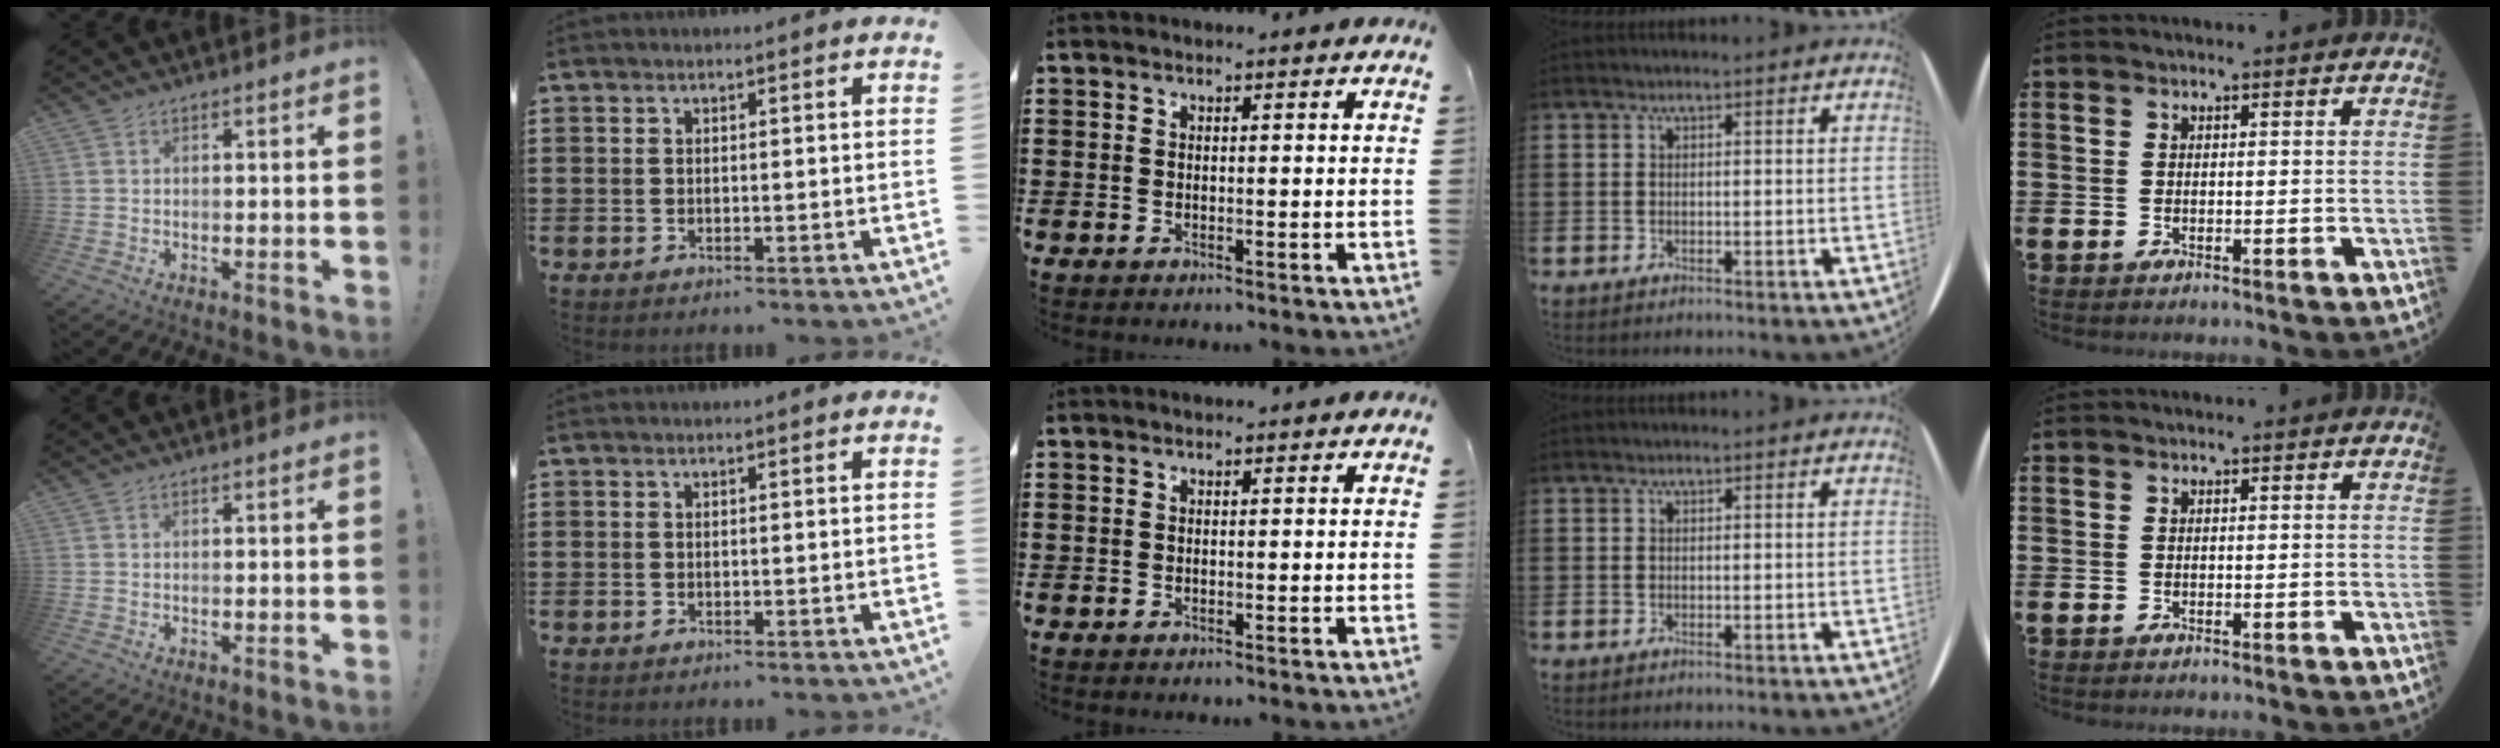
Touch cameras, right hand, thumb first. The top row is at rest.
{}